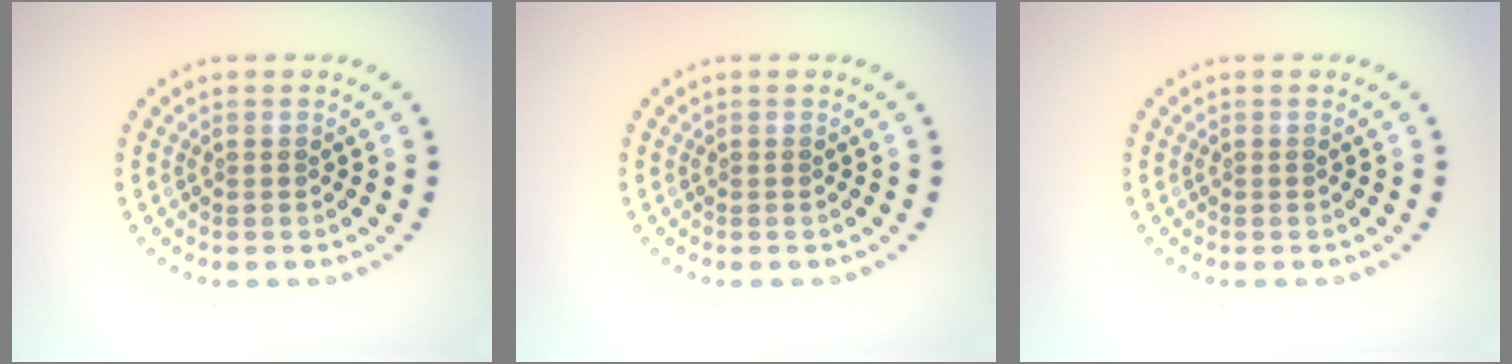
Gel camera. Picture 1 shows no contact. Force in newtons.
{"total": 0.0}
{"total": 0.0}